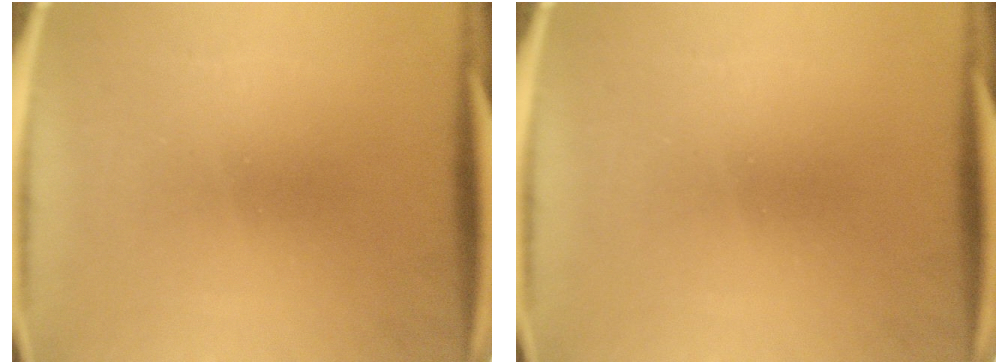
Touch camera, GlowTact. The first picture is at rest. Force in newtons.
{"total": 0.0}